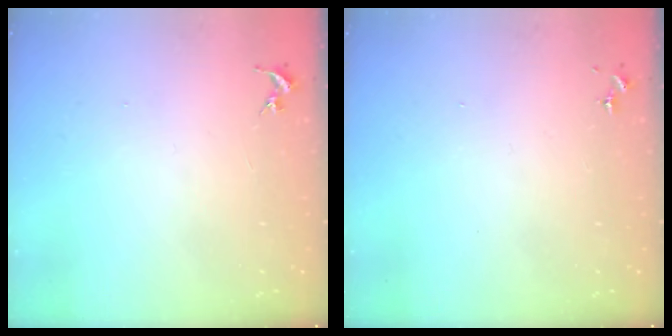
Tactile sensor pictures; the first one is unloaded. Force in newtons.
{"total": 0.0}